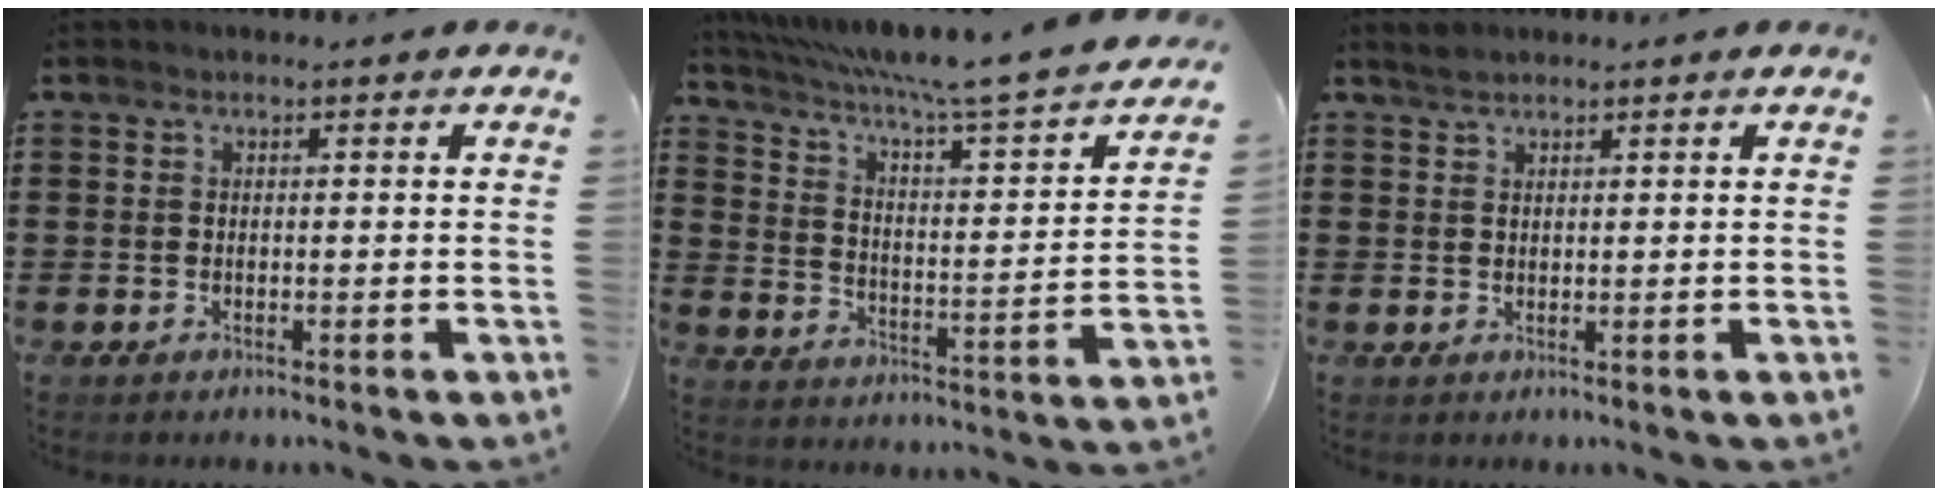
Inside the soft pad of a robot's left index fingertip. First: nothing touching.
{"total": 6.2, "force": [5.0, -0.5, 3.7], "torque": [-0.094, -0.047, 0.074]}
{"total": 1.3, "force": [1.2, 0.6, -0.1], "torque": [-0.002, 0.001, 0.024]}